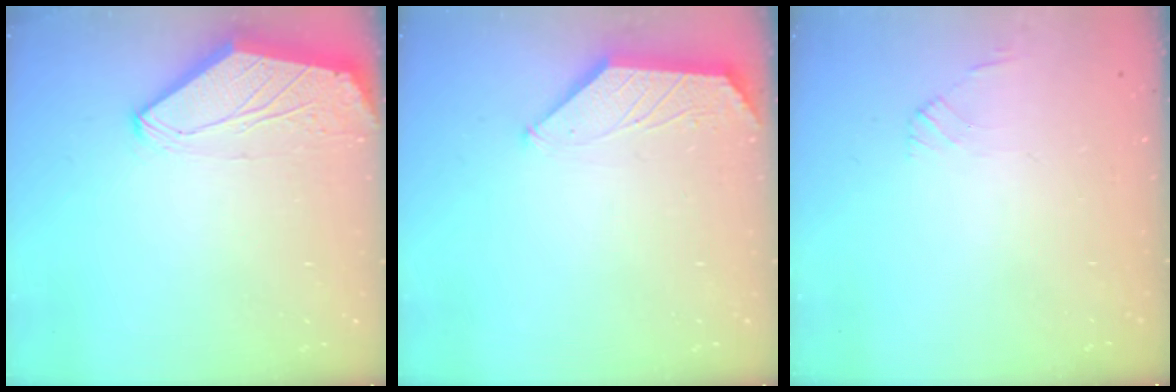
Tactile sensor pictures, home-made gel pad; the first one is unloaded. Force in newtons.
{"total": 1.0, "press": 0.9, "slide": 0.2}
{"total": 1.4, "press": 1.3, "slide": 0.4}